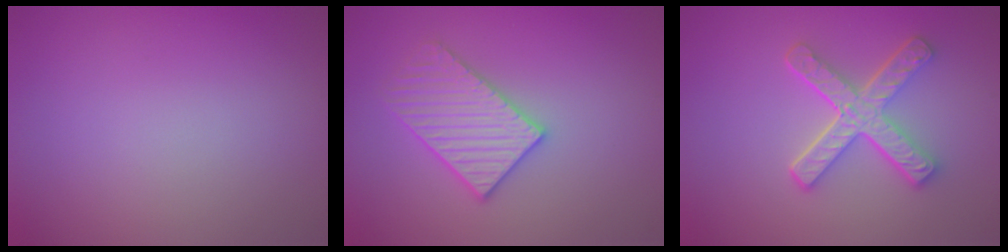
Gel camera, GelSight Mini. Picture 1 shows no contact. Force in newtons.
{"total": 3.4, "press": 3.3, "slide": 0.8}
{"total": 4.8, "press": 3.7, "slide": 3.0}